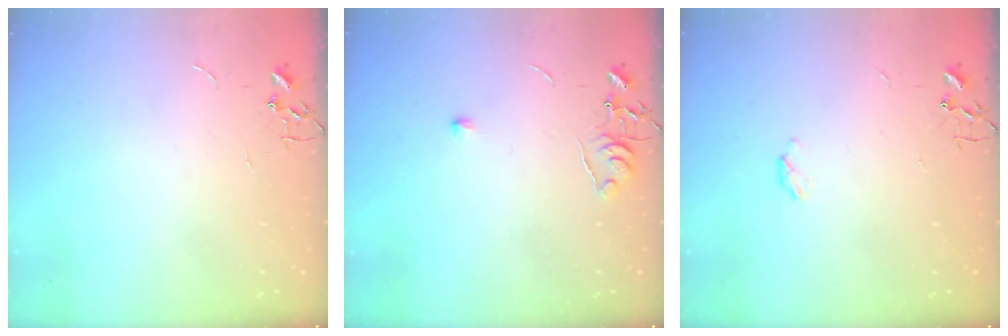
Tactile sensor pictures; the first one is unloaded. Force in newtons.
{"total": 5.7, "press": 5.7, "slide": 0.8}
{"total": 3.4, "press": 3.4, "slide": 0.5}